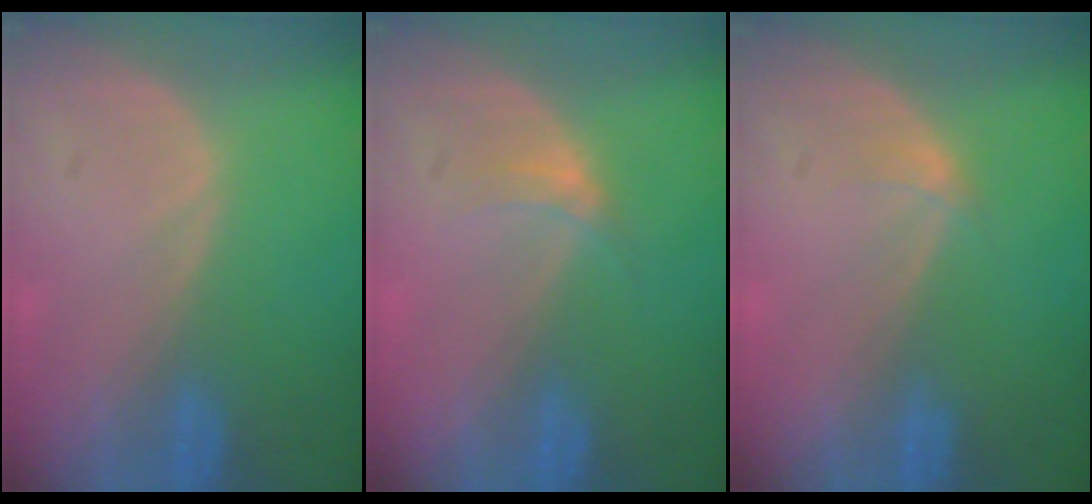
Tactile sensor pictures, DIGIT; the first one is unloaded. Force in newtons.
{"total": 2.3, "press": 1.9, "slide": 1.3}
{"total": 1.0, "press": 1.0, "slide": 0.1}